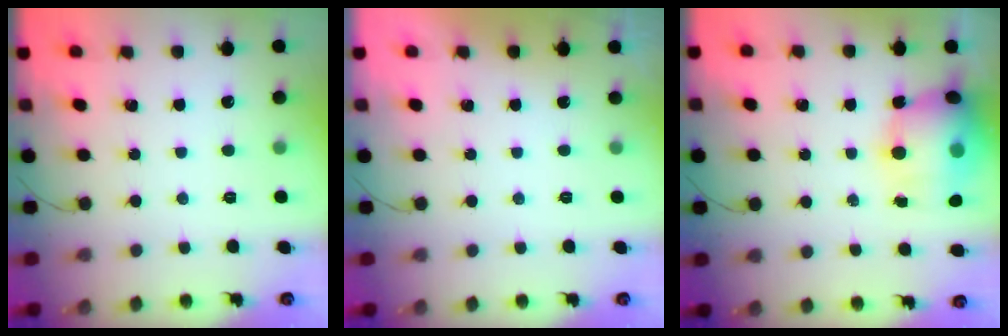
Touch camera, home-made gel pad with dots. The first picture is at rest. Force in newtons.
{"total": 0.0}
{"total": 15.8, "press": 15.3, "slide": 4.0}